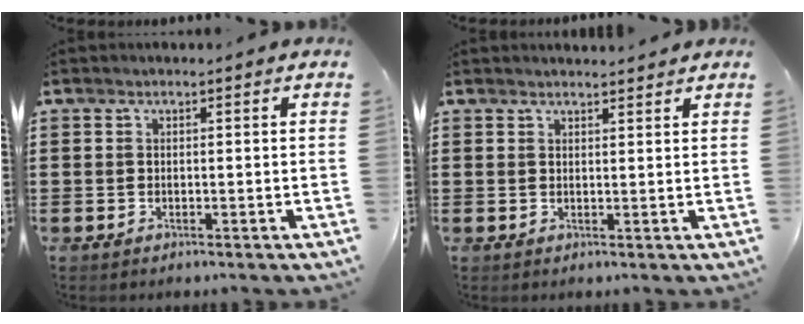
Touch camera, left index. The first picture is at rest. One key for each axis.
{"total": 1.5, "fx": 1.4, "fy": 0.0, "fz": 0.1, "tx": -0.006, "ty": 0.000, "tz": 0.029}